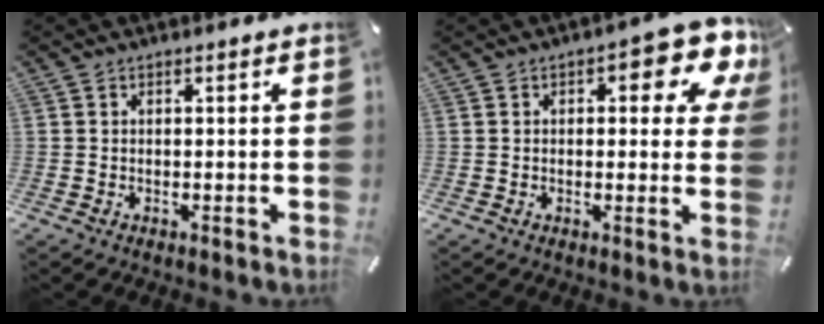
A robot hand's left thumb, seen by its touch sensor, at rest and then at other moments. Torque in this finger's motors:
{"motor_torque": [1.38, 1.51, 0.79, -0.83, 0.01]}